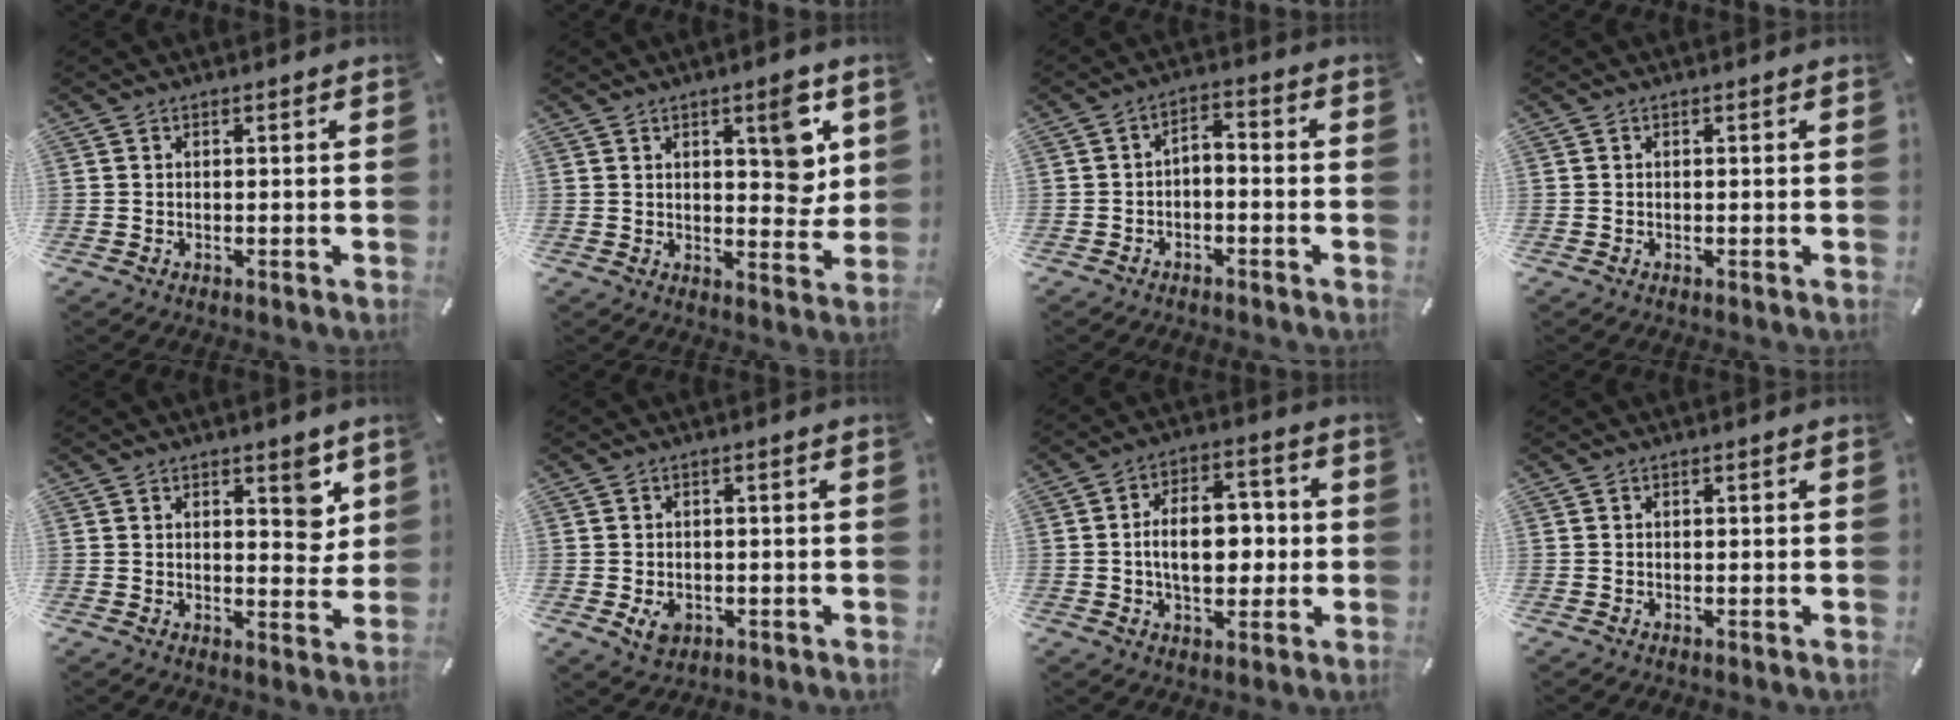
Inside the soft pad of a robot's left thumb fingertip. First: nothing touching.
{"total": 9.6, "force": [3.8, 4.5, 7.6], "torque": [-0.084, -0.018, 0.057]}
{"total": 3.4, "force": [-2.8, 1.2, 1.5], "torque": [-0.024, 0.016, -0.055]}
{"total": 0.0}
{"total": 6.2, "force": [3.5, 3.4, 3.7], "torque": [-0.027, -0.025, 0.053]}
{"total": 4.2, "force": [-1.2, 3.3, 2.3], "torque": [-0.041, 0.000, -0.023]}
{"total": 12.3, "force": [-0.4, 7.9, 9.4], "torque": [-0.142, 0.007, -0.011]}
{"total": 0.0}